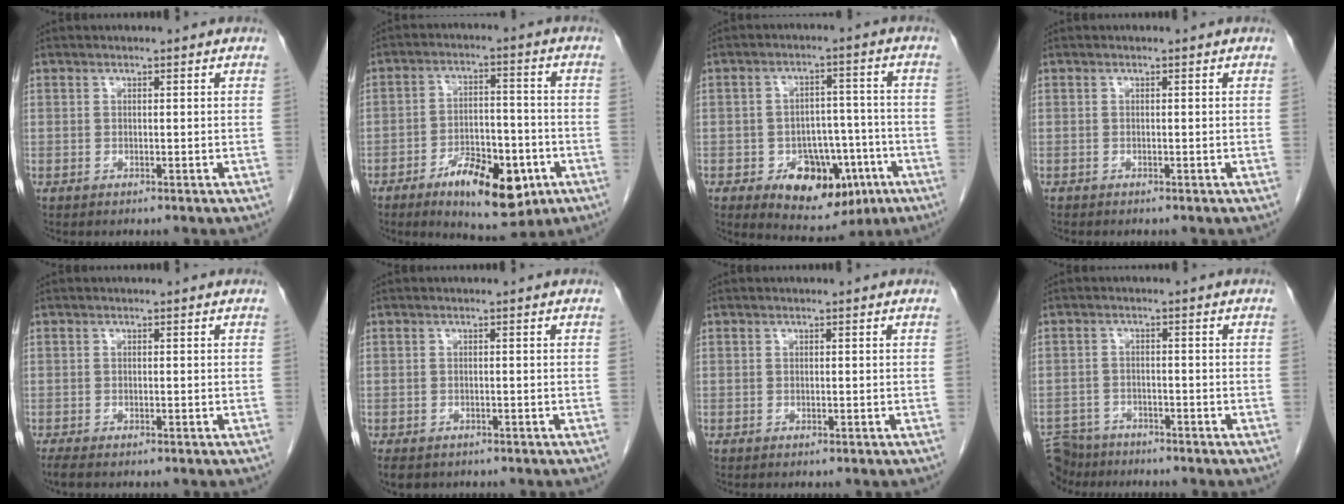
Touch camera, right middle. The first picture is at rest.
{"total": 12.2, "force": [-6.1, 4.8, 9.4], "torque": [-0.145, 0.001, -0.087]}
{"total": 11.5, "force": [-5.1, 6.7, 7.8], "torque": [-0.105, 0.012, -0.065]}
{"total": 0.0}
{"total": 1.8, "force": [-1.4, 0.4, 1.1], "torque": [-0.026, -0.008, -0.022]}
{"total": 6.1, "force": [-4.1, 3.7, 2.5], "torque": [-0.054, -0.008, -0.055]}
{"total": 0.0}
{"total": 6.9, "force": [-6.1, 3.1, 0.3], "torque": [-0.009, 0.004, -0.104]}